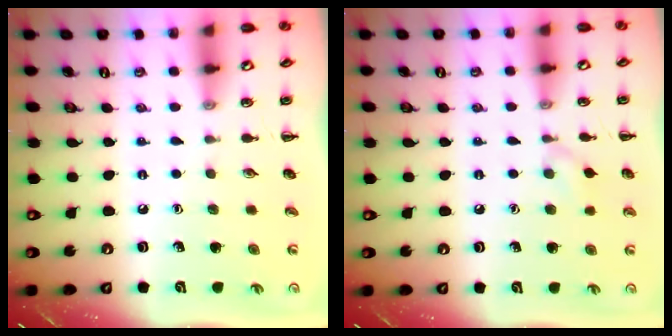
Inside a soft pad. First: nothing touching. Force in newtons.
{"total": 5.2, "press": 4.8, "slide": 1.9}